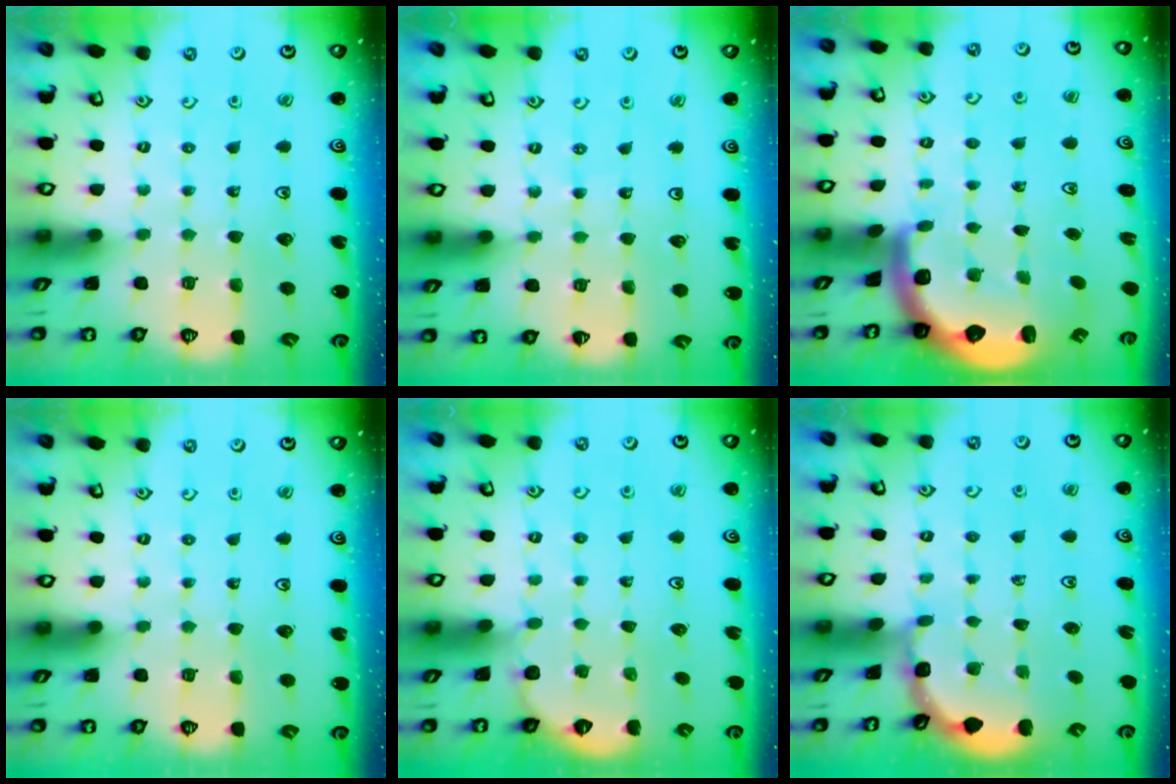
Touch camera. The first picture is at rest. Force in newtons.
{"total": 3.9, "press": 3.7, "slide": 1.2}
{"total": 2.9, "press": 2.6, "slide": 1.4}
{"total": 0.0}
{"total": 2.0, "press": 2.0, "slide": 0.1}
{"total": 1.5, "press": 1.5, "slide": 0.2}